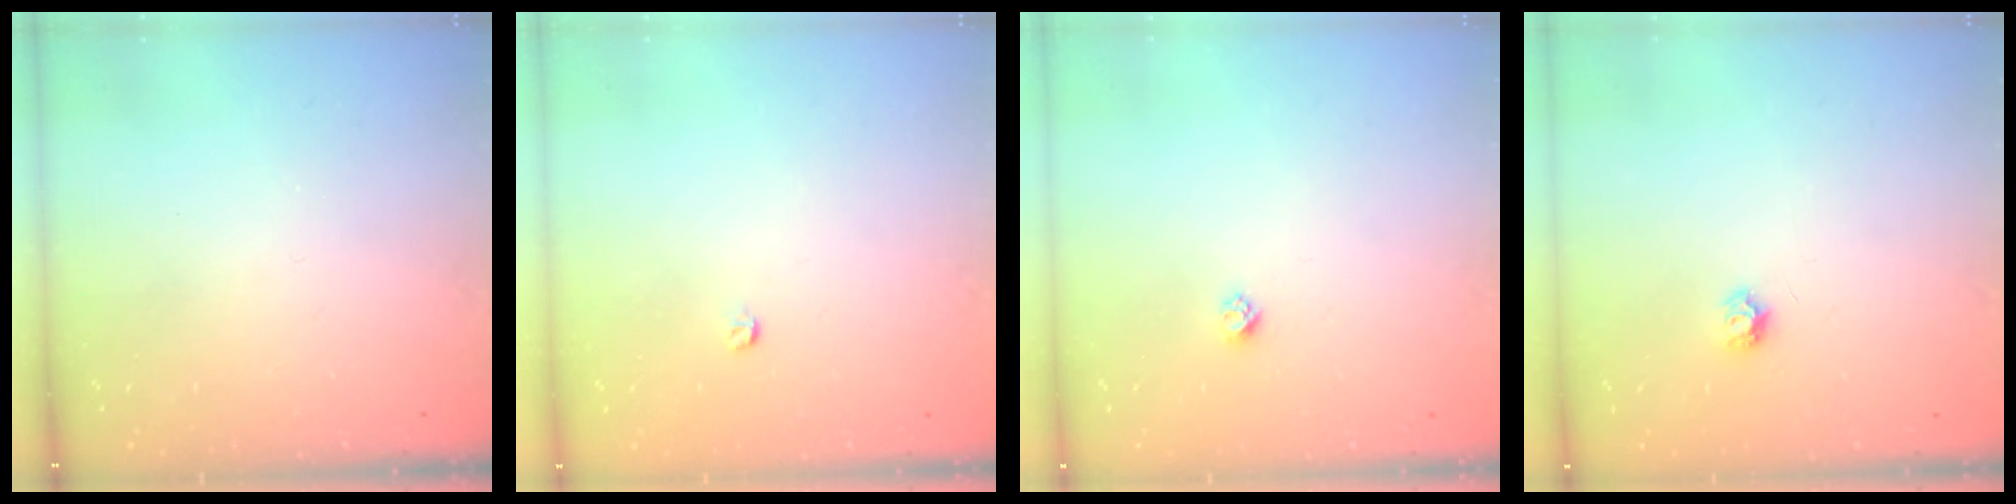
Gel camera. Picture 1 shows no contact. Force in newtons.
{"total": 3.0, "press": 2.9, "slide": 0.4}
{"total": 2.4, "press": 2.4, "slide": 0.2}
{"total": 5.3, "press": 5.2, "slide": 0.4}